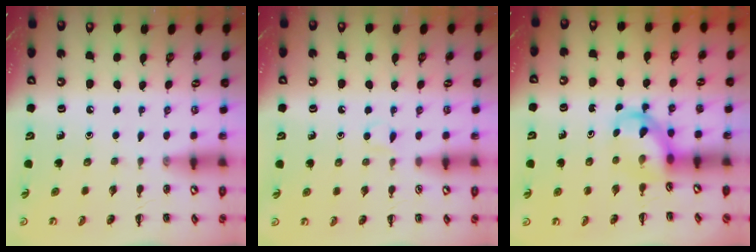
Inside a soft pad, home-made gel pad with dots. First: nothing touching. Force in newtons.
{"total": 2.9, "press": 2.7, "slide": 0.9}
{"total": 3.6, "press": 3.6, "slide": 0.5}